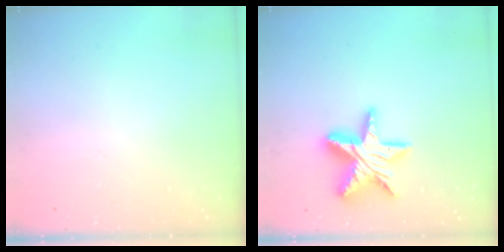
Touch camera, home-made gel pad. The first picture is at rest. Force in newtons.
{"total": 16.5, "press": 16.5, "slide": 1.5}